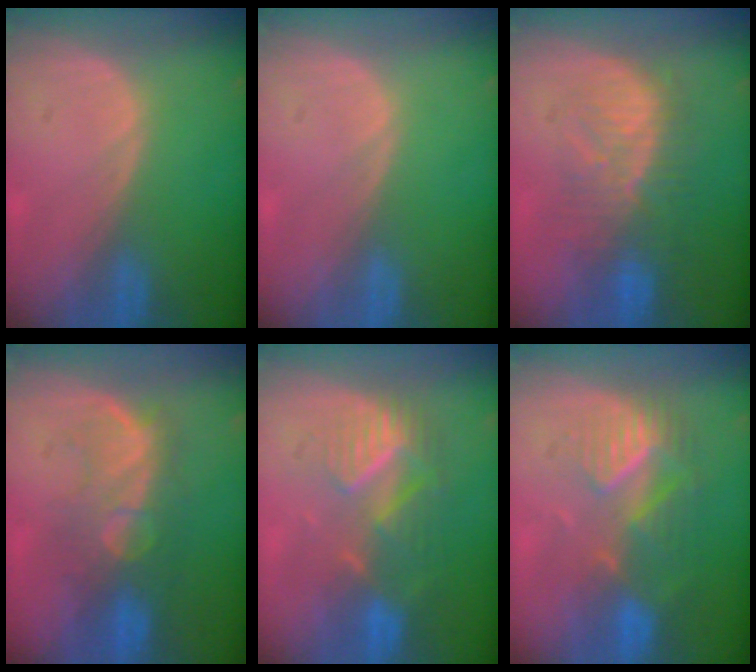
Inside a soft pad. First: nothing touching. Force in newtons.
{"total": 0.0}
{"total": 8.4, "press": 8.2, "slide": 2.0}
{"total": 8.8, "press": 8.2, "slide": 3.2}
{"total": 9.0, "press": 7.9, "slide": 4.4}
{"total": 9.0, "press": 7.8, "slide": 4.4}